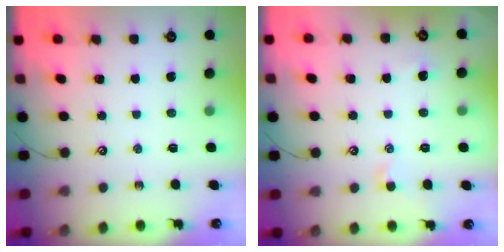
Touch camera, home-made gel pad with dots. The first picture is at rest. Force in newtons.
{"total": 0.9, "press": 0.6, "slide": 0.6}